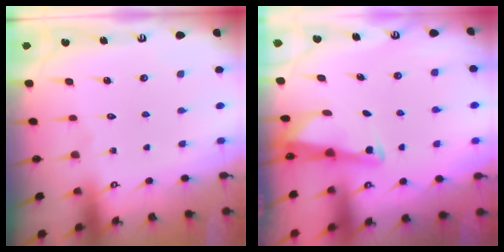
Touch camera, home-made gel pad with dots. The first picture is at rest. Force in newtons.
{"total": 2.5, "press": 2.5, "slide": 0.2}